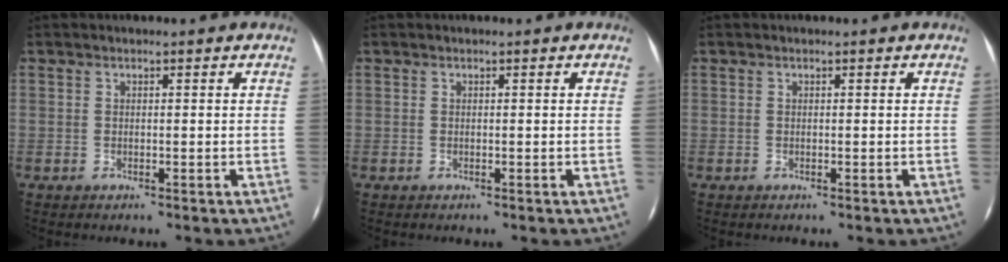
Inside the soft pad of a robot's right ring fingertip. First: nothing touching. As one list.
[{"total": 0.0}, {"total": 0.0}]